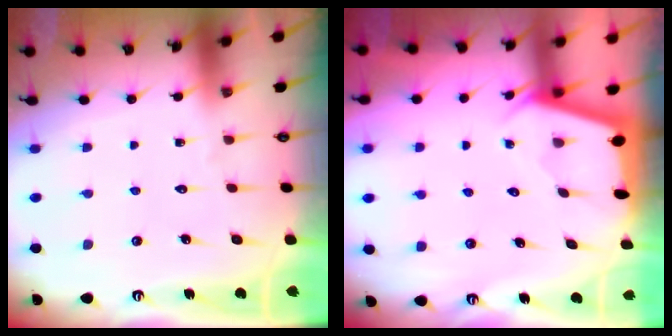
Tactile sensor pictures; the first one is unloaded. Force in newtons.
{"total": 2.1, "press": 2.1, "slide": 0.4}